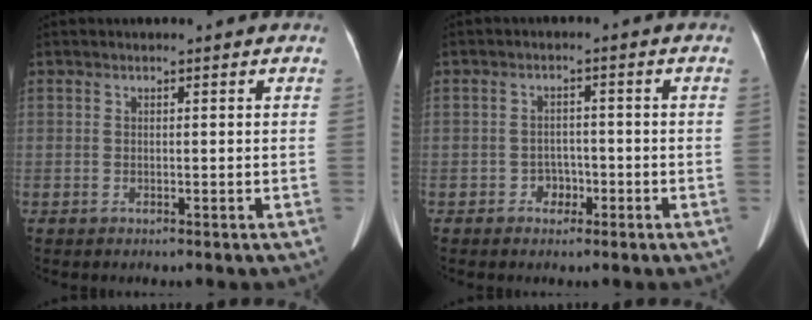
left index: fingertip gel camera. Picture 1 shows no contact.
{"total": 2.5, "force": [-1.4, 1.8, 0.9], "torque": [-0.009, 0.005, -0.020]}